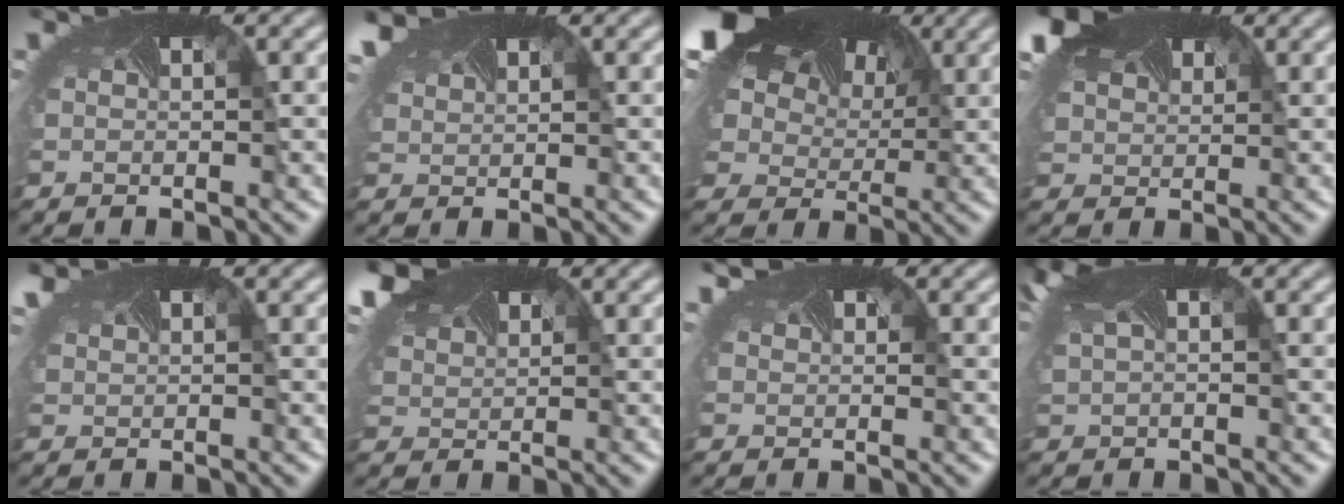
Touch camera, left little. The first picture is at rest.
{"total": 3.0, "force": [2.4, 1.2, 1.3], "torque": [-0.057, -0.005, 0.051]}
{"total": 18.5, "force": [8.9, 12.1, 10.7], "torque": [-0.277, 0.049, 0.167]}
{"total": 6.9, "force": [4.4, 4.1, 3.3], "torque": [-0.103, 0.013, 0.082]}
{"total": 2.5, "force": [1.8, 0.9, 1.4], "torque": [-0.055, 0.001, 0.039]}
{"total": 5.7, "force": [4.4, 2.7, 2.4], "torque": [-0.088, 0.007, 0.082]}
{"total": 1.4, "force": [0.8, -0.5, -1.0], "torque": [-0.005, -0.012, 0.018]}
{"total": 4.8, "force": [2.3, 2.4, 3.5], "torque": [-0.116, 0.015, 0.054]}